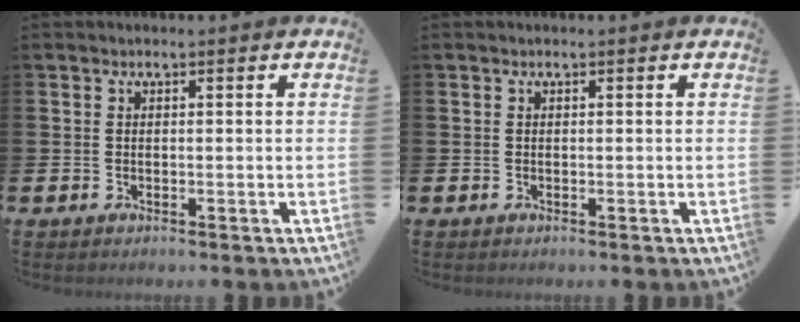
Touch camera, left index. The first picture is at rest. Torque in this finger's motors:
{"motor_torque": [0.00, 0.01, 0.00, 0.00]}